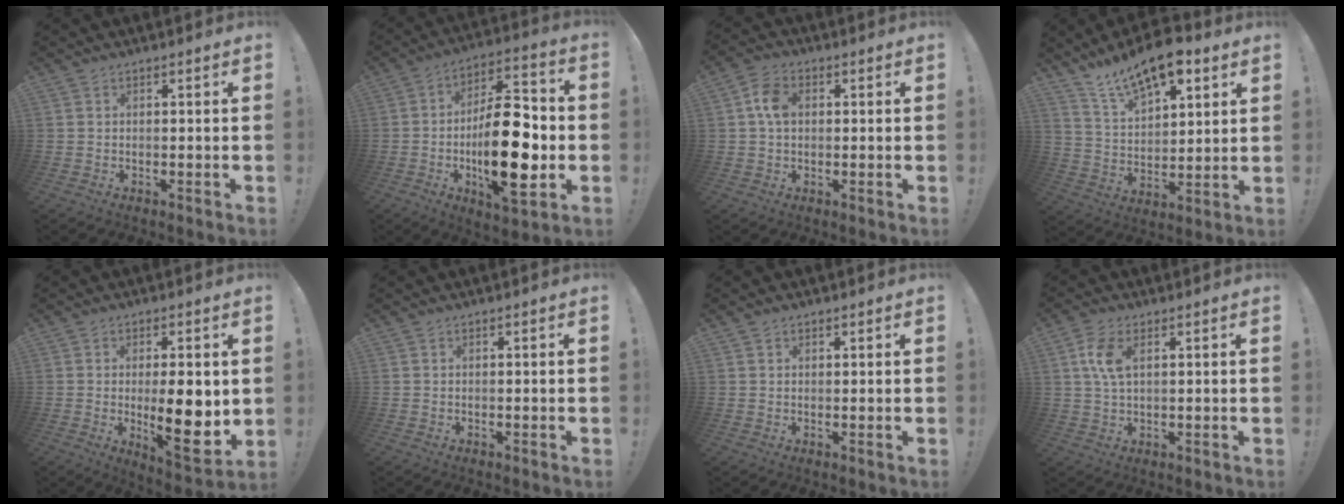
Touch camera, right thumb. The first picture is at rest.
{"total": 23.7, "force": [-4.1, 9.7, 21.2], "torque": [-0.357, 0.012, -0.063]}
{"total": 6.8, "force": [0.8, 4.8, 4.8], "torque": [-0.074, 0.005, 0.013]}
{"total": 14.8, "force": [10.8, 6.5, 7.8], "torque": [-0.142, -0.068, 0.194]}
{"total": 13.8, "force": [-0.5, 3.6, 13.3], "torque": [-0.195, -0.022, -0.009]}
{"total": 0.0}
{"total": 0.9, "force": [0.8, 0.4, 0.1], "torque": [0.006, -0.004, 0.015]}
{"total": 6.9, "force": [2.2, 3.3, 5.7], "torque": [-0.116, -0.002, 0.036]}